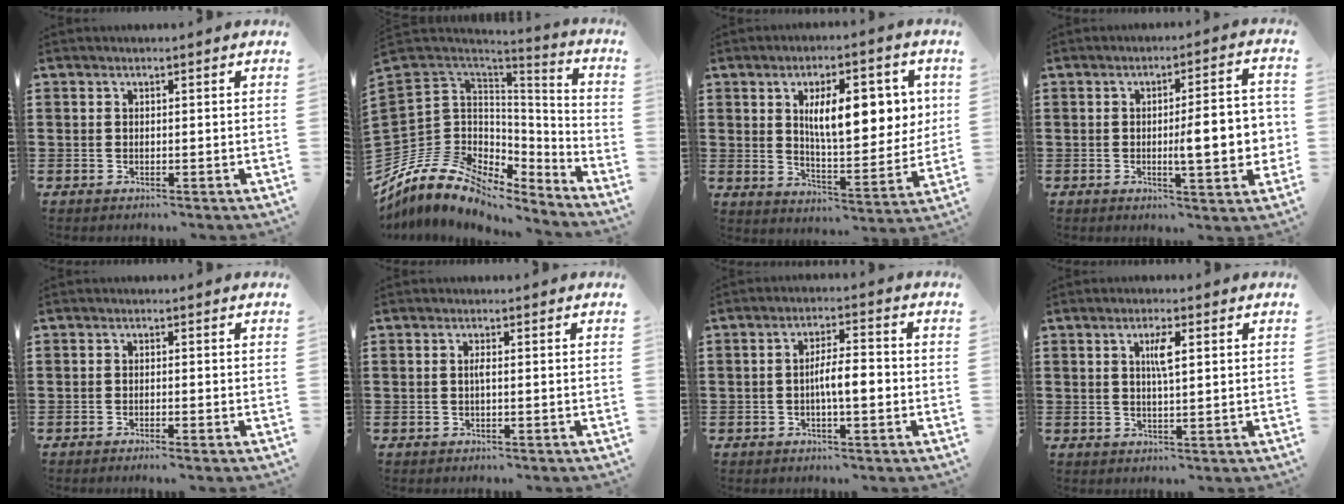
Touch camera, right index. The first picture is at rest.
{"total": 11.5, "force": [-6.1, 8.5, 4.7], "torque": [-0.141, -0.008, -0.117]}
{"total": 11.4, "force": [3.3, 4.6, 9.9], "torque": [-0.163, 0.001, 0.052]}
{"total": 9.4, "force": [-0.8, 2.0, 9.2], "torque": [-0.129, -0.008, -0.017]}
{"total": 1.1, "force": [-0.9, -0.1, 0.6], "torque": [-0.010, -0.003, -0.016]}
{"total": 1.0, "force": [-0.2, 0.0, 1.0], "torque": [-0.021, -0.004, -0.003]}
{"total": 5.1, "force": [-0.9, 1.3, 4.9], "torque": [-0.085, 0.007, -0.019]}
{"total": 3.2, "force": [0.8, 0.6, 3.0], "torque": [-0.061, 0.005, 0.011]}